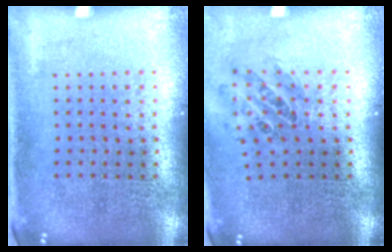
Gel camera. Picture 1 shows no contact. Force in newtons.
{"total": 0.9, "press": 0.9, "slide": 0.2}